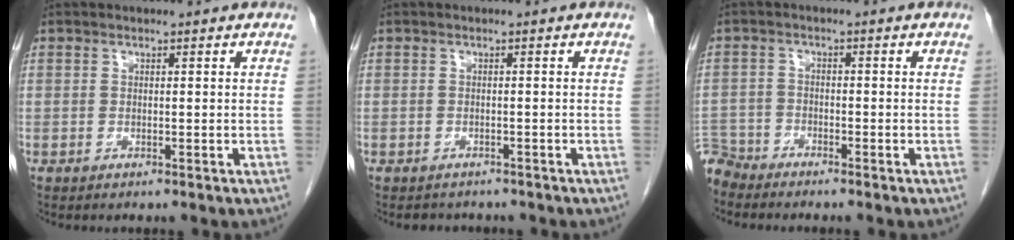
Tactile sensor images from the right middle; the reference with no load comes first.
{"total": 2.7, "force": [-2.5, 0.7, 0.6], "torque": [-0.011, -0.007, -0.035]}
{"total": 4.5, "force": [-4.4, 0.9, -0.6], "torque": [0.019, -0.007, -0.086]}